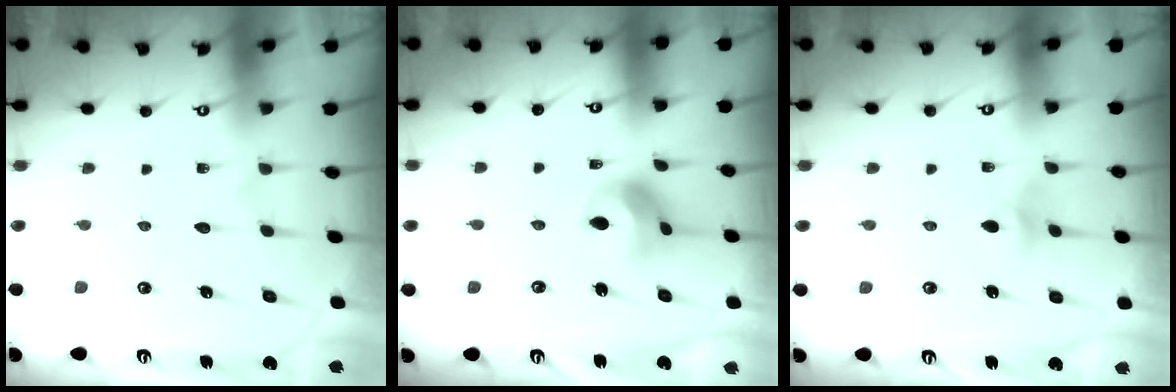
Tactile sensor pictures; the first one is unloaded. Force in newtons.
{"total": 9.0, "press": 8.9, "slide": 1.0}
{"total": 3.4, "press": 3.3, "slide": 0.7}